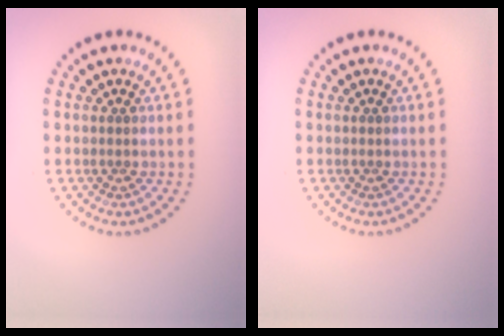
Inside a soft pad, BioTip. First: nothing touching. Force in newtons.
{"total": 0.0}